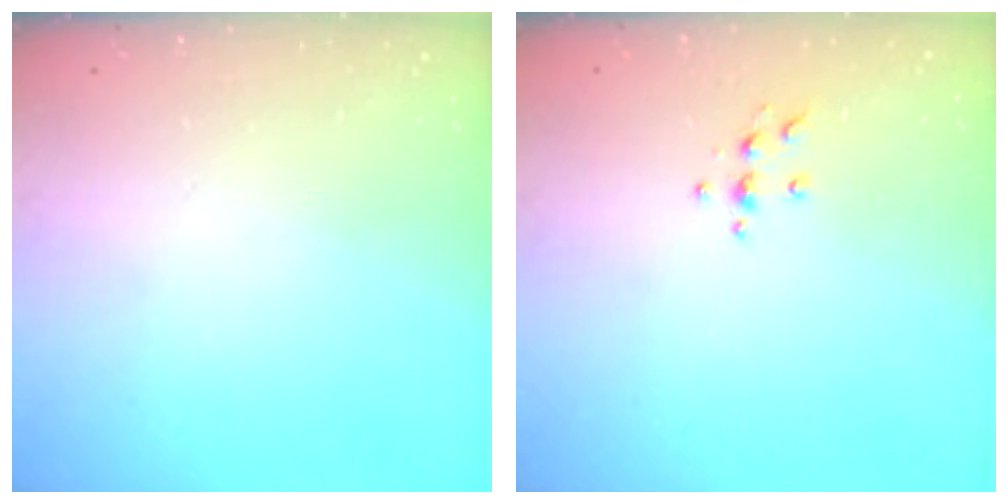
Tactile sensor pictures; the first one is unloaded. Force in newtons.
{"total": 3.8, "press": 3.7, "slide": 0.5}